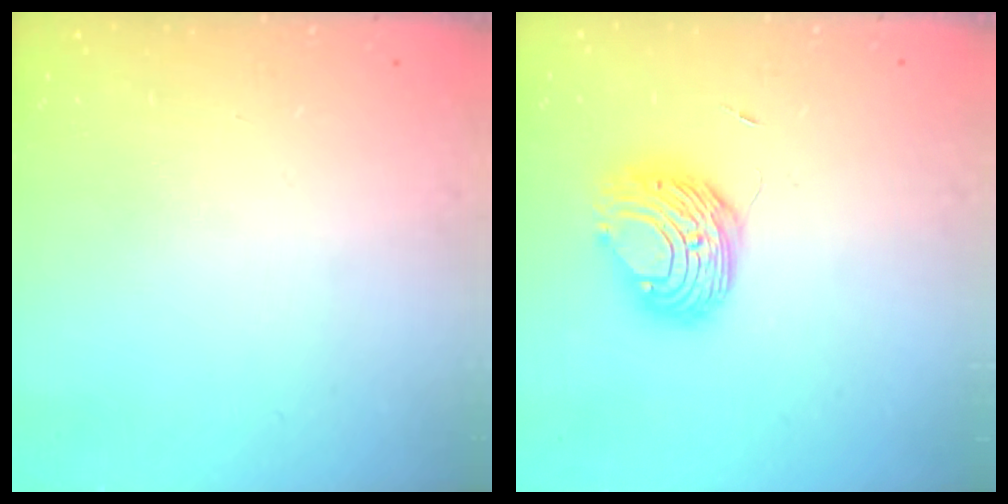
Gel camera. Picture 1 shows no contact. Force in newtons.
{"total": 9.1, "press": 9.1, "slide": 0.4}